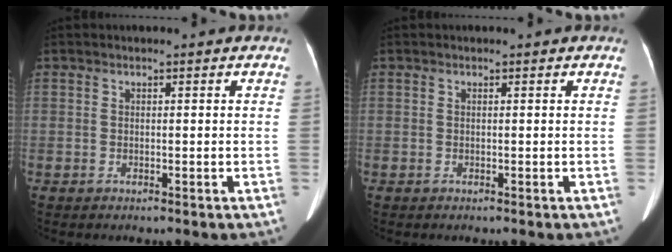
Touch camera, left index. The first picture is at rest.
{"total": 0.0}